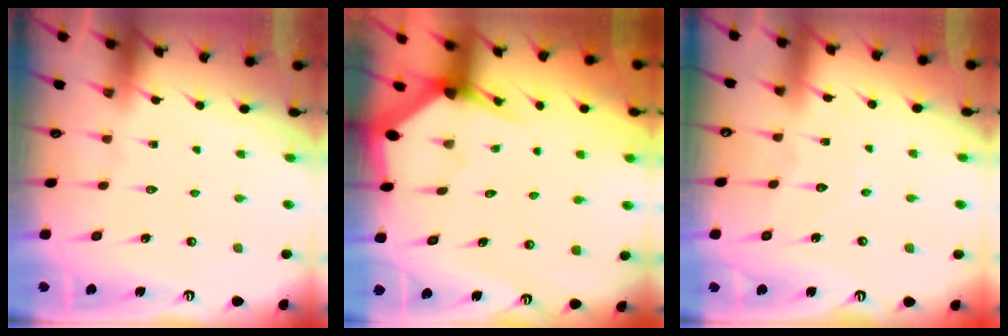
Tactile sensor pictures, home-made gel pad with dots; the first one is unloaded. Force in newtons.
{"total": 2.8, "press": 2.8, "slide": 0.1}
{"total": 4.6, "press": 4.6, "slide": 0.2}